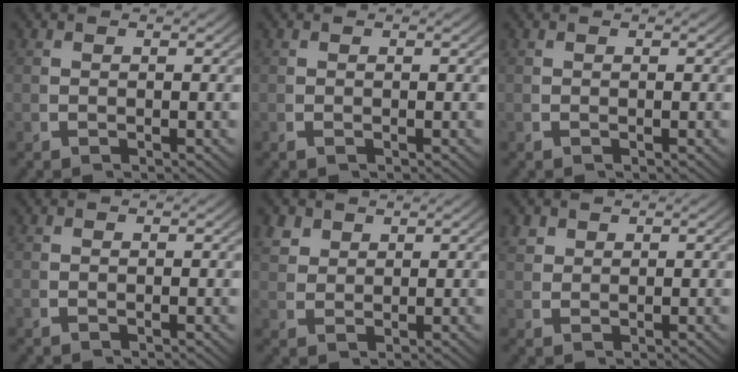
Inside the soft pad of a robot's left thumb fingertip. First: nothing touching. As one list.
[{"total": 0.0}, {"total": 0.0}, {"total": 0.0}, {"total": 2.8, "force": [2.1, 1.6, 1.1], "torque": [-0.023, -0.003, 0.050]}, {"total": 1.7, "force": [1.4, 0.9, 0.5], "torque": [-0.011, -0.001, 0.035]}]